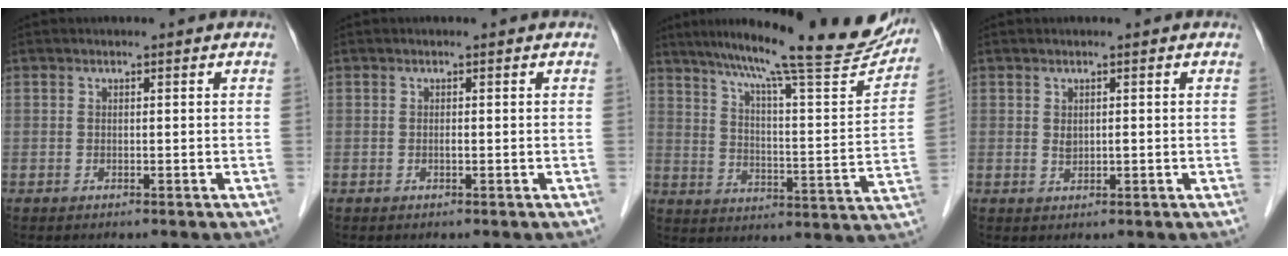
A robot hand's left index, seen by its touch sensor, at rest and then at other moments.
{"total": 0.0}
{"total": 23.9, "force": [20.6, 2.0, 12.1], "torque": [-0.186, -0.035, 0.275]}
{"total": 1.2, "force": [0.2, 0.6, 1.0], "torque": [-0.020, -0.002, 0.008]}